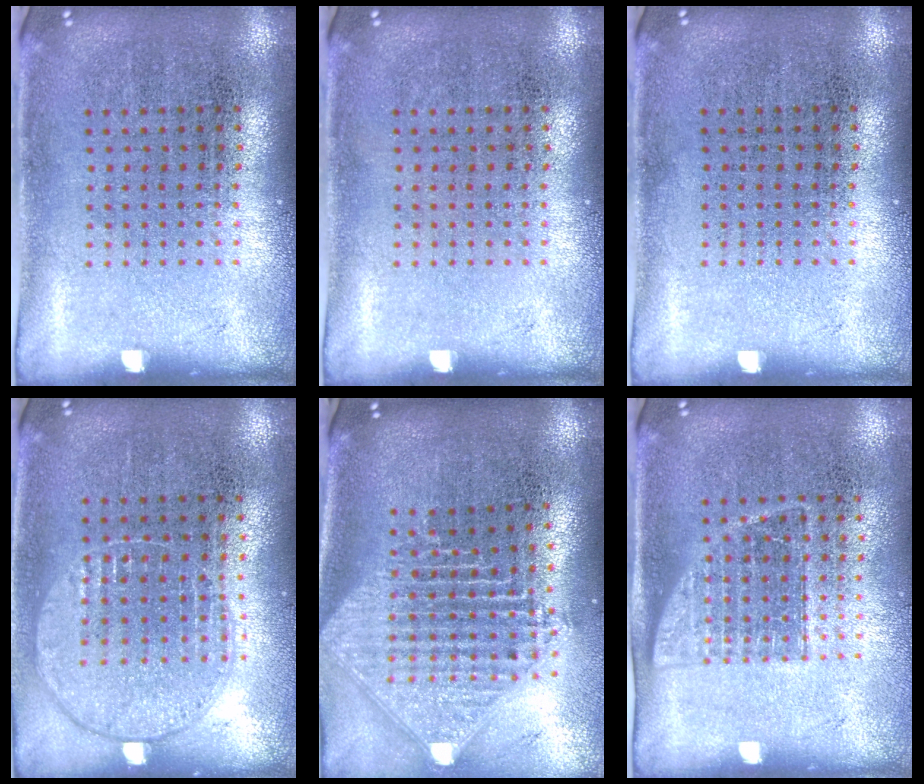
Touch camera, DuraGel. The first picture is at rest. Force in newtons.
{"total": 0.0}
{"total": 0.0}
{"total": 1.0, "press": 1.0, "slide": 0.3}
{"total": 2.3, "press": 1.8, "slide": 1.5}
{"total": 1.1, "press": 0.9, "slide": 0.6}